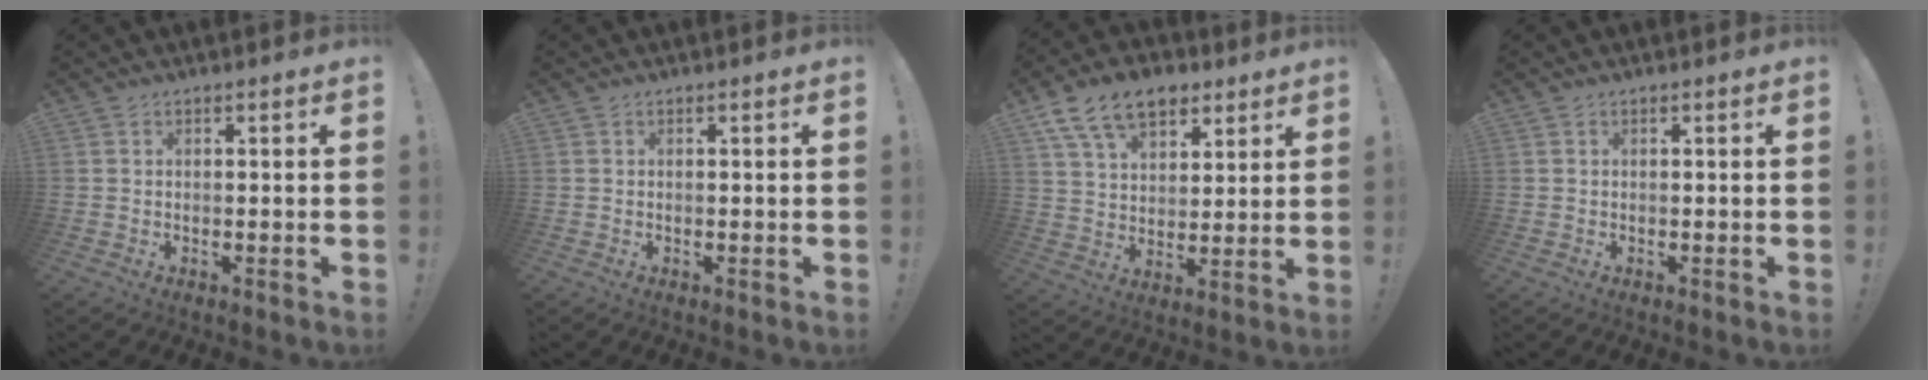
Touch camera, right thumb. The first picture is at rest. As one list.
[{"total": 0.0}, {"total": 14.7, "force": [8.3, 9.2, 7.9], "torque": [-0.133, -0.034, 0.158]}, {"total": 0.0}]